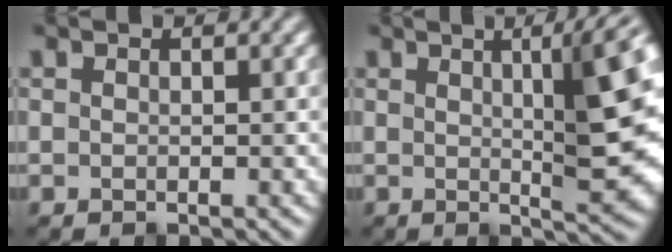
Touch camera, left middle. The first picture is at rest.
{"total": 10.2, "force": [2.2, 2.5, 9.7], "torque": [-0.091, 0.013, 0.024]}